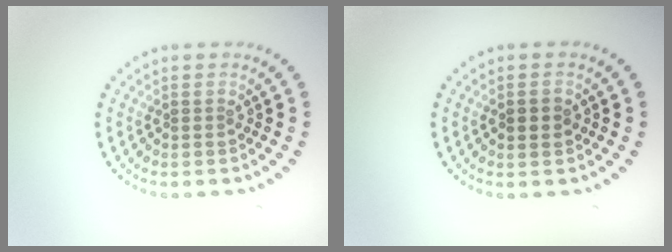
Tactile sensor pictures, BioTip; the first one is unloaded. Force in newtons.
{"total": 1.9, "press": 1.9, "slide": 0.1}